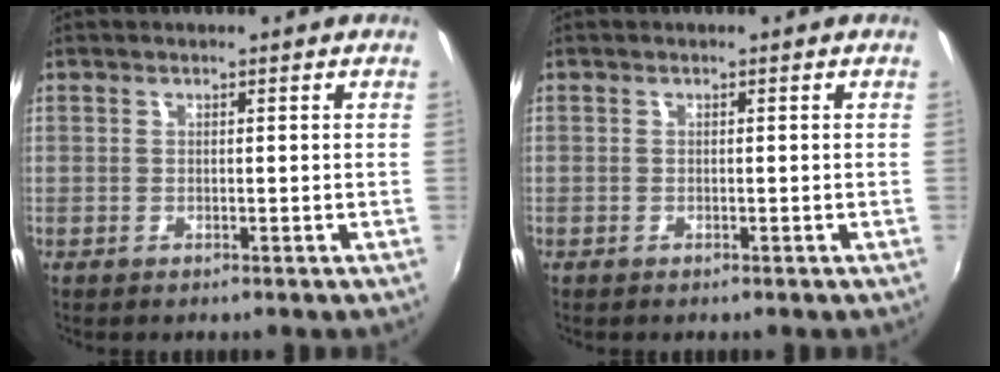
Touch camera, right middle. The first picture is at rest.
{"total": 0.0}